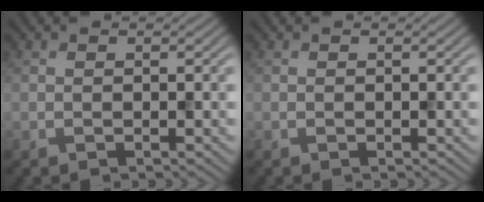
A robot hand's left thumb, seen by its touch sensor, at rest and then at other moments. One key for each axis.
{"total": 0.0}